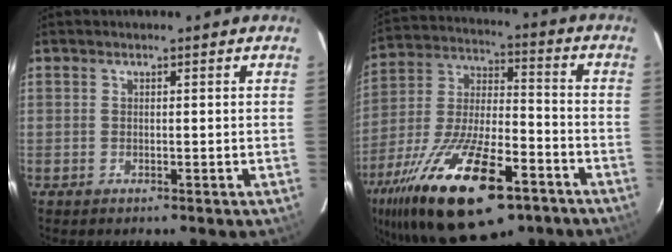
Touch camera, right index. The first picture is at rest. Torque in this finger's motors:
{"motor_torque": [1.55, -0.59, 1.06, 0.21]}